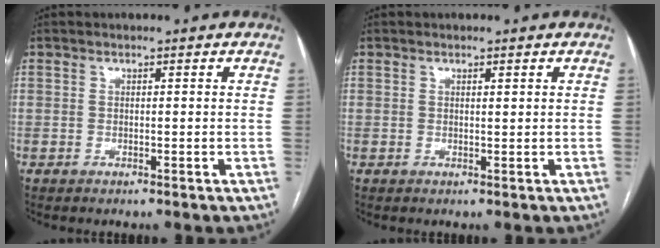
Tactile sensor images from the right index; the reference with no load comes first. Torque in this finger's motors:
{"motor_torque": [-0.38, 0.47, -0.04, 0.00]}